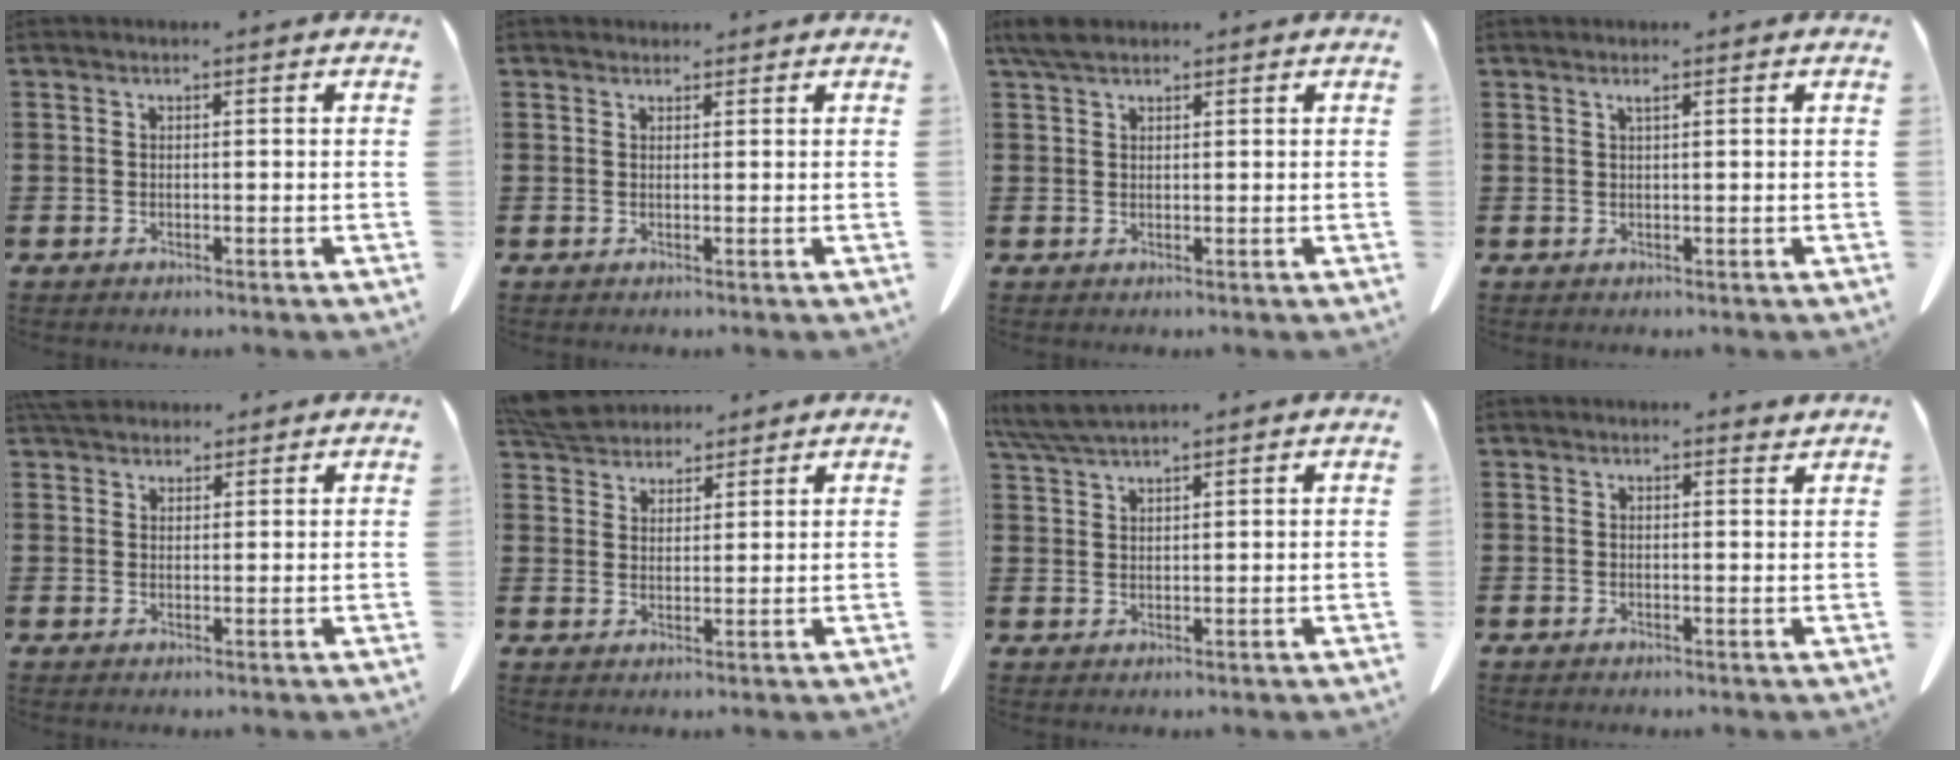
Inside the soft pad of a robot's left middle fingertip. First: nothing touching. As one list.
[{"total": 1.1, "force": [1.0, 0.4, 0.1], "torque": [-0.005, 0.000, 0.021]}, {"total": 3.1, "force": [2.3, 1.3, 1.6], "torque": [-0.038, 0.006, 0.045]}, {"total": 0.9, "force": [0.6, 0.0, 0.7], "torque": [-0.013, -0.002, 0.012]}, {"total": 3.7, "force": [3.4, 1.2, 0.8], "torque": [-0.017, -0.007, 0.067]}, {"total": 5.7, "force": [5.3, 1.7, 1.1], "torque": [-0.043, -0.010, 0.102]}, {"total": 4.7, "force": [4.0, 0.5, 2.4], "torque": [-0.057, -0.008, 0.076]}, {"total": 1.1, "force": [1.0, 0.1, 0.3], "torque": [0.000, -0.003, 0.018]}]